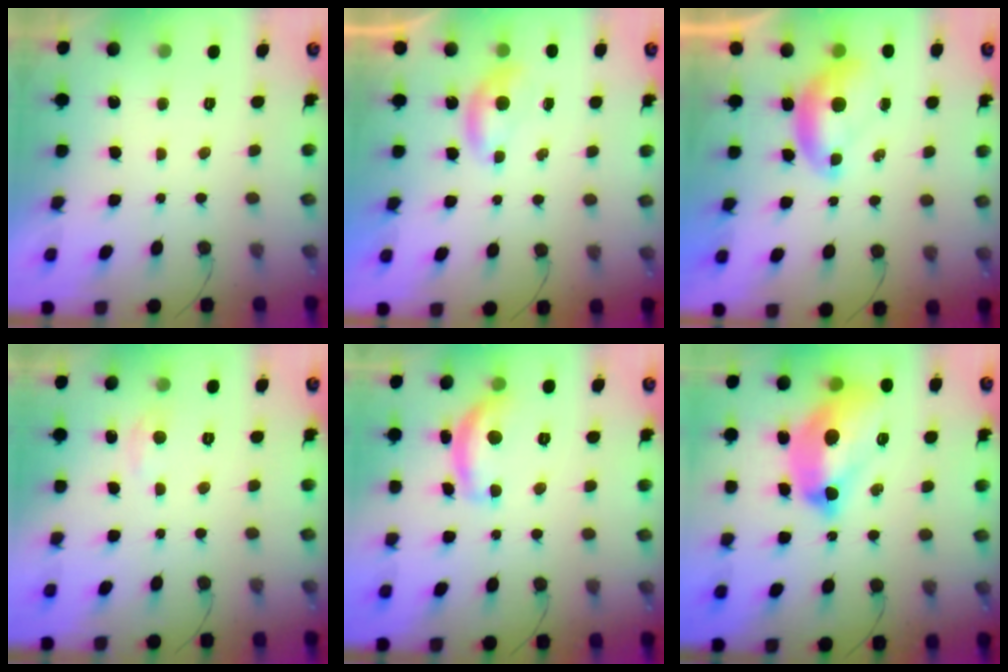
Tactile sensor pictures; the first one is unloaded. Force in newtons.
{"total": 4.2, "press": 4.2, "slide": 0.4}
{"total": 6.9, "press": 6.9, "slide": 0.9}
{"total": 2.3, "press": 2.3, "slide": 0.3}
{"total": 12.7, "press": 12.6, "slide": 0.8}
{"total": 15.8, "press": 15.7, "slide": 1.7}